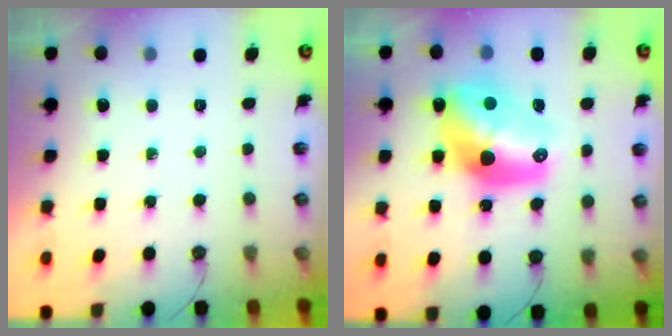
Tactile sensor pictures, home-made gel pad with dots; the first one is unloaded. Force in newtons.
{"total": 16.5, "press": 16.5, "slide": 1.4}